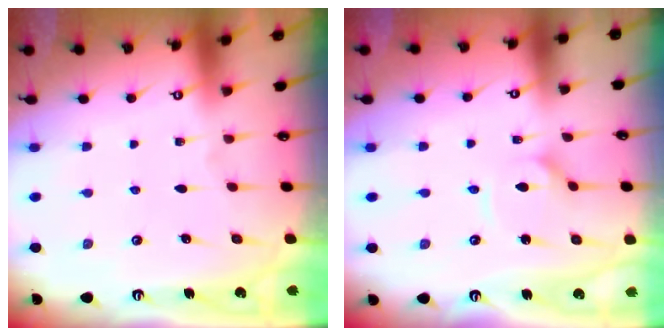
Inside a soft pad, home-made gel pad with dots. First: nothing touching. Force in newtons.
{"total": 2.8, "press": 2.8, "slide": 0.3}